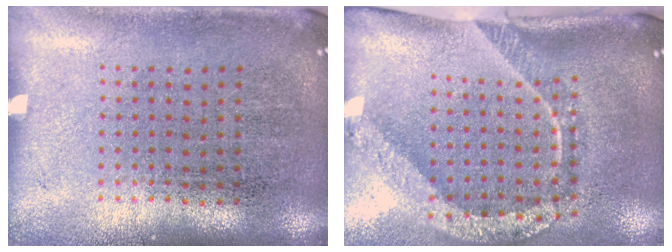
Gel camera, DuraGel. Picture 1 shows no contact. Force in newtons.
{"total": 2.4, "press": 1.7, "slide": 1.7}